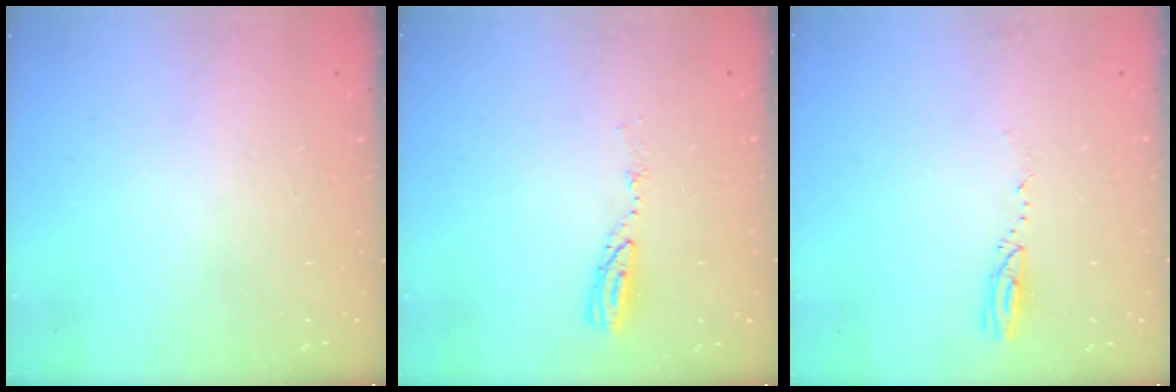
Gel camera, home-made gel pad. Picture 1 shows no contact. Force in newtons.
{"total": 4.8, "press": 4.8, "slide": 0.5}
{"total": 2.9, "press": 2.9, "slide": 0.4}